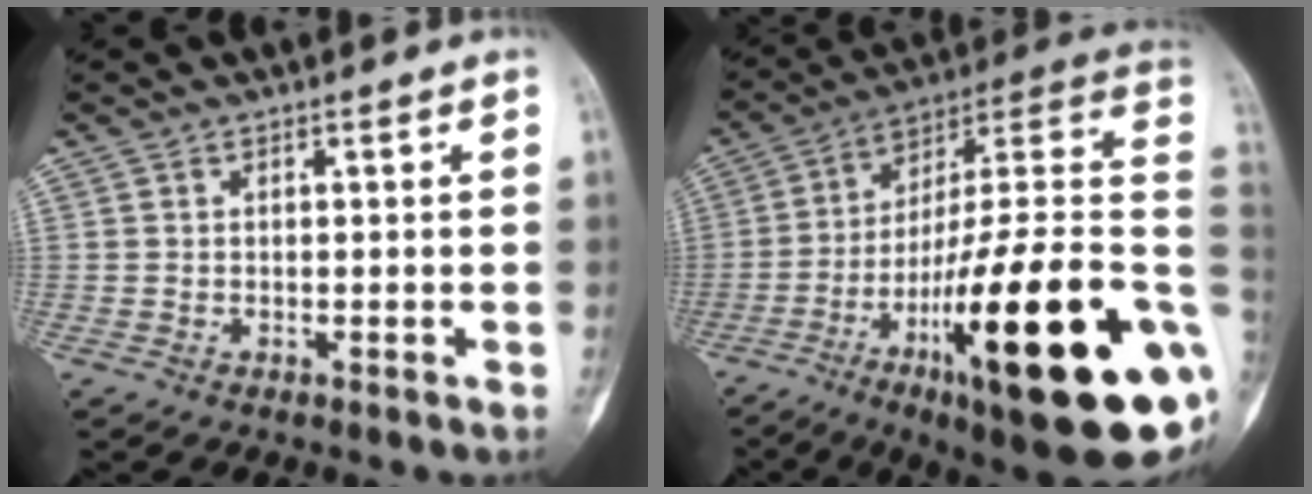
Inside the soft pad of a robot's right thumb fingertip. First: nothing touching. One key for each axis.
{"total": 34.4, "fx": -8.7, "fy": 7.4, "fz": 32.4, "tx": -0.406, "ty": 0.041, "tz": -0.141}